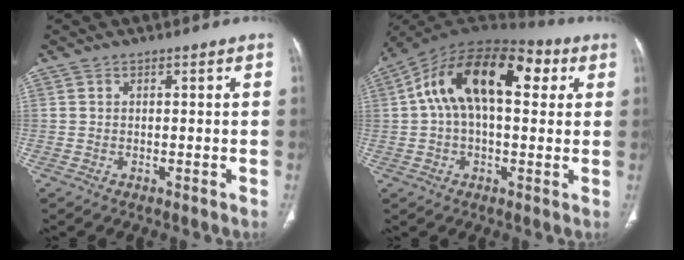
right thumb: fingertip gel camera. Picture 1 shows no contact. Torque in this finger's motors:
{"motor_torque": [-0.38, 2.69, 1.09, 0.14, 0.30]}